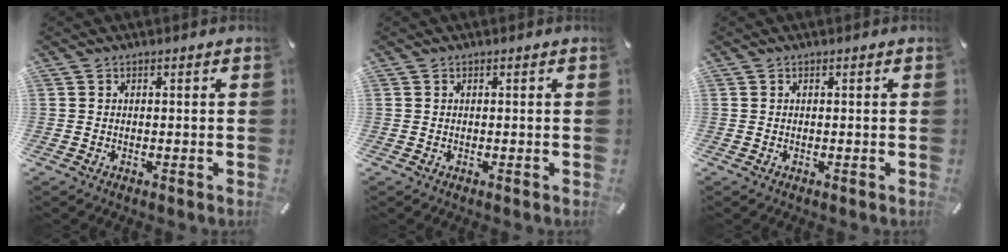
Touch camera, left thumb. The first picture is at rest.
{"total": 0.0}
{"total": 0.0}